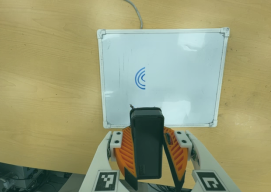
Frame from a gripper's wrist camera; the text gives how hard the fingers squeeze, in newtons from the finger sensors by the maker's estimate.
{"total": 8.8, "left": 9.0, "right": 8.6}